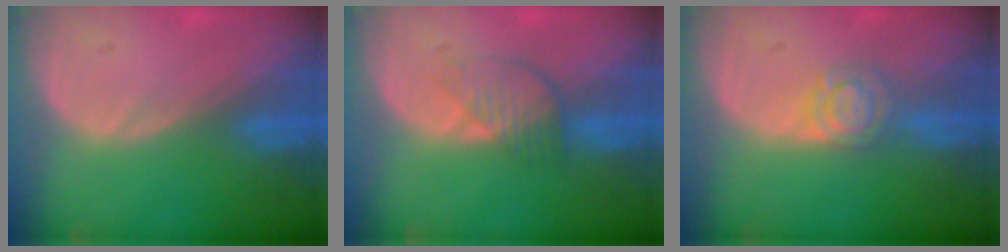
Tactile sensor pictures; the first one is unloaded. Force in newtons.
{"total": 3.9, "press": 3.6, "slide": 1.4}
{"total": 4.9, "press": 4.3, "slide": 2.4}